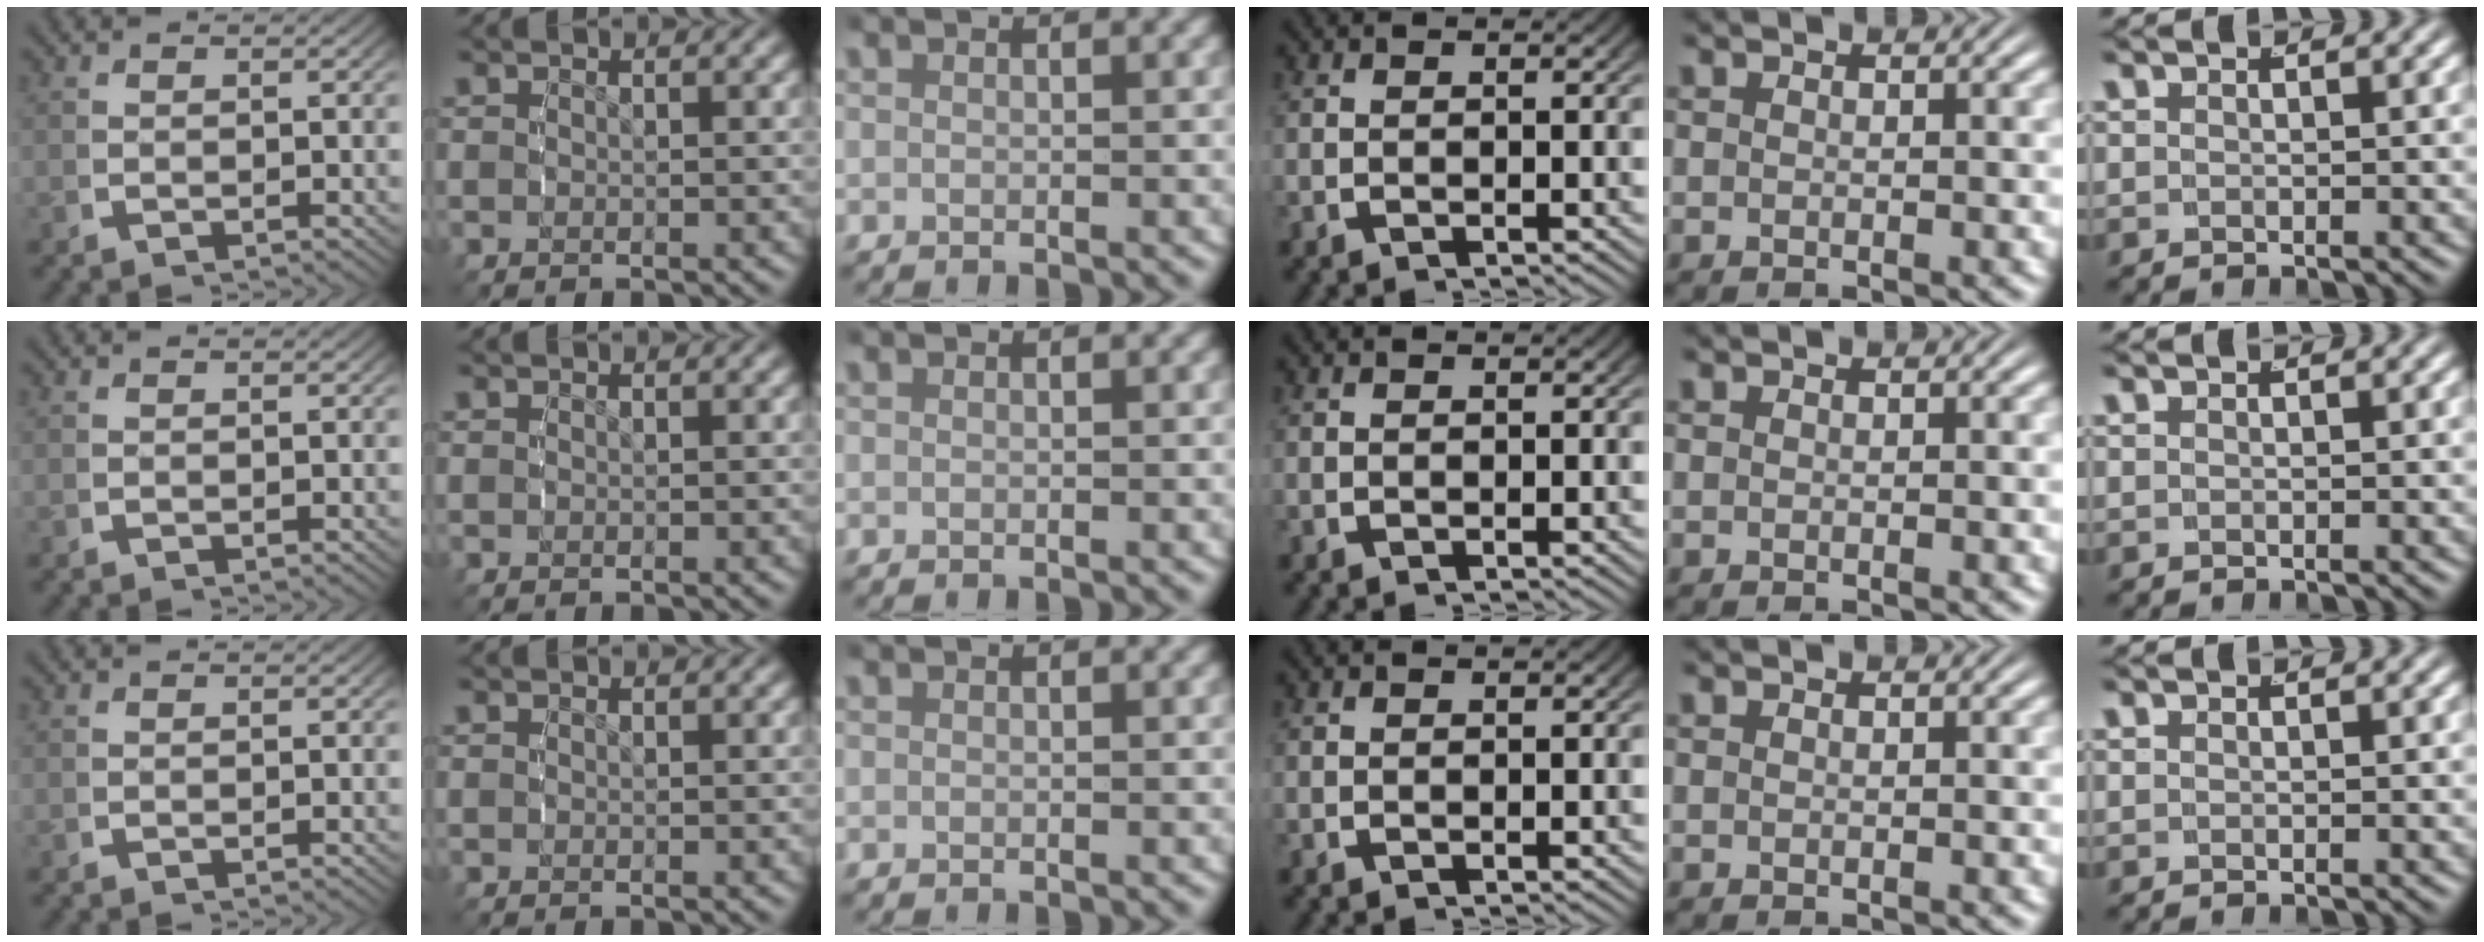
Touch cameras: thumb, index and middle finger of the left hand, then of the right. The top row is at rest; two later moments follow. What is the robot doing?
{"motion": "reach", "object": "jar lid"}